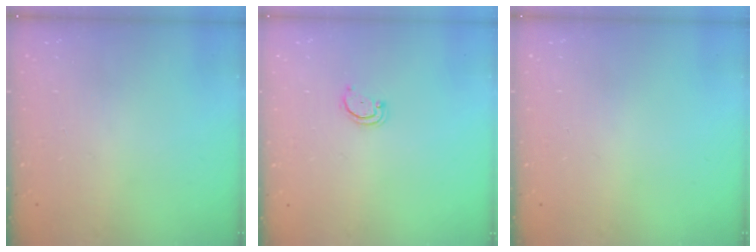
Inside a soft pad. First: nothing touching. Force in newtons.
{"total": 2.2, "press": 2.2, "slide": 0.2}
{"total": 0.0}